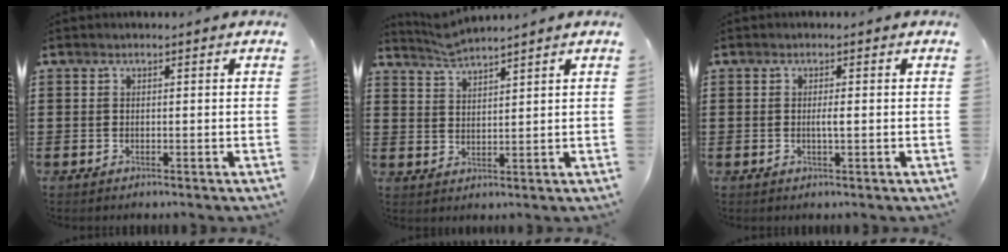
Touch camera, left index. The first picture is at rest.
{"total": 3.1, "force": [3.0, -0.3, 0.5], "torque": [-0.018, -0.007, 0.057]}
{"total": 1.4, "force": [-0.1, 0.1, 1.4], "torque": [-0.027, -0.004, -0.001]}